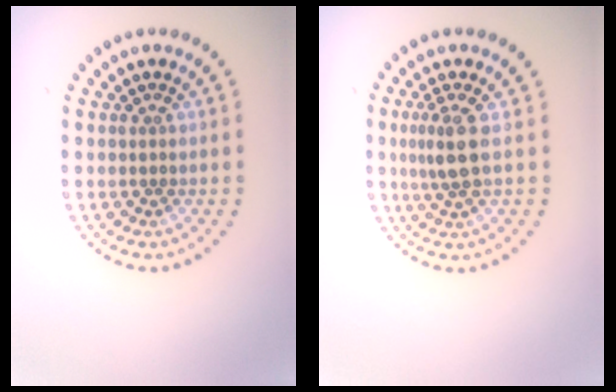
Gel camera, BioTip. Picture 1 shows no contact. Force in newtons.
{"total": 2.7, "press": 2.2, "slide": 1.5}